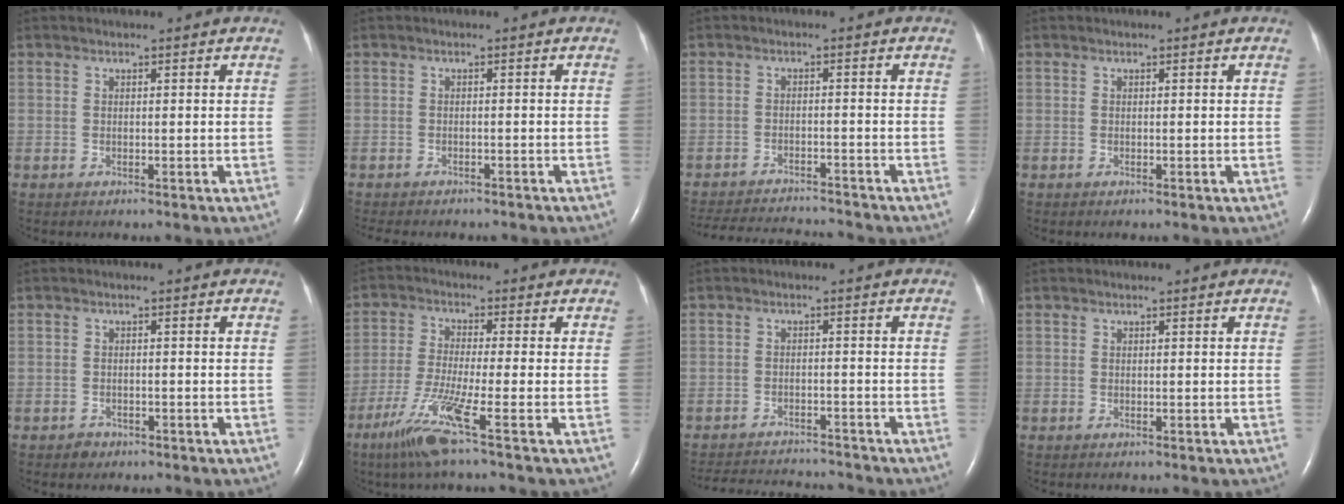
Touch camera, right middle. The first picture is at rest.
{"total": 7.8, "force": [-6.7, 2.5, 3.2], "torque": [-0.046, -0.001, -0.079]}
{"total": 11.1, "force": [-10.7, 0.8, 2.6], "torque": [-0.052, 0.000, -0.158]}
{"total": 0.0}
{"total": 1.4, "force": [-1.0, 1.0, 0.1], "torque": [-0.003, 0.003, -0.016]}
{"total": 8.5, "force": [-4.7, -1.2, 6.9], "torque": [-0.142, -0.030, -0.097]}
{"total": 10.4, "force": [-10.1, 1.1, 2.2], "torque": [-0.044, 0.002, -0.145]}
{"total": 0.0}